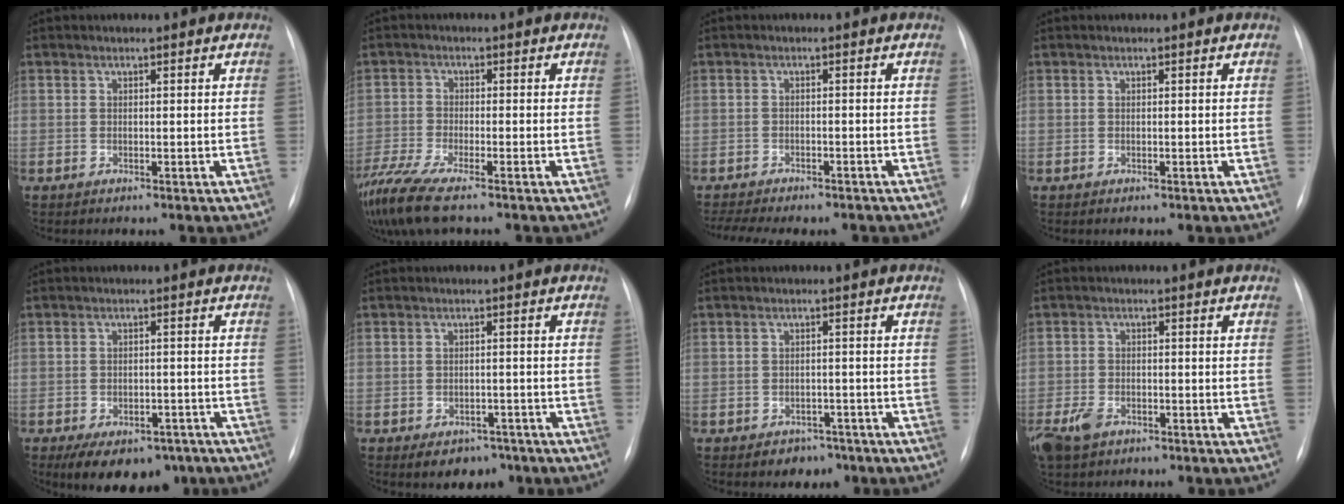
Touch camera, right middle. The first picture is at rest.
{"total": 9.3, "force": [-7.2, 0.9, 5.7], "torque": [-0.119, -0.022, -0.133]}
{"total": 9.8, "force": [-8.6, 2.4, 4.0], "torque": [-0.060, 0.000, -0.116]}
{"total": 0.0}
{"total": 10.8, "force": [-7.3, 5.9, 5.3], "torque": [-0.082, 0.007, -0.103]}
{"total": 5.0, "force": [-3.3, 3.3, 1.9], "torque": [-0.017, 0.009, -0.037]}
{"total": 3.4, "force": [-2.2, 2.4, 0.9], "torque": [-0.006, 0.011, -0.020]}
{"total": 5.7, "force": [-3.4, 3.5, 2.9], "torque": [-0.067, -0.006, -0.057]}